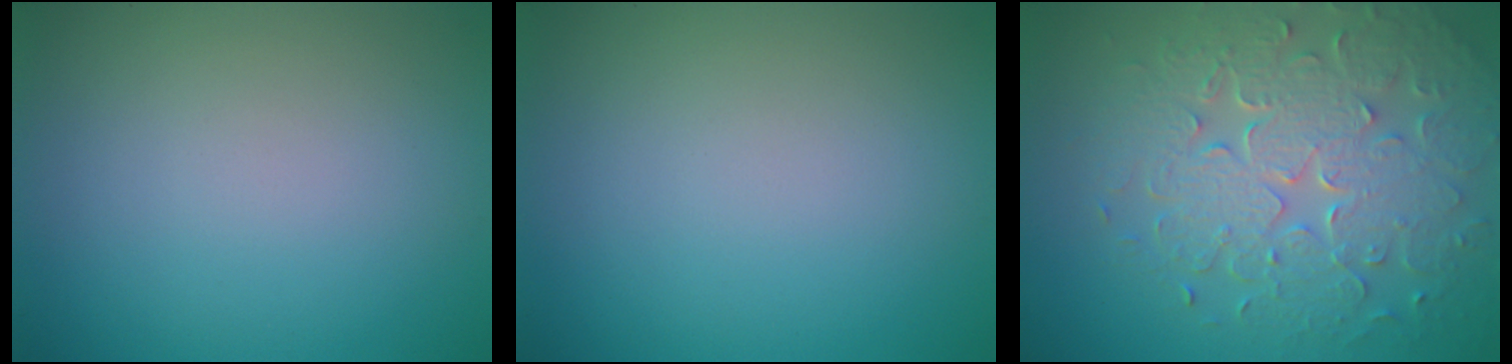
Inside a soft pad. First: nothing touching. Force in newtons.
{"total": 0.0}
{"total": 8.1, "press": 5.8, "slide": 5.7}